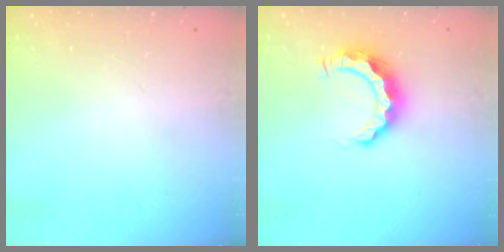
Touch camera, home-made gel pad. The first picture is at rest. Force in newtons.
{"total": 8.5, "press": 8.5, "slide": 0.4}